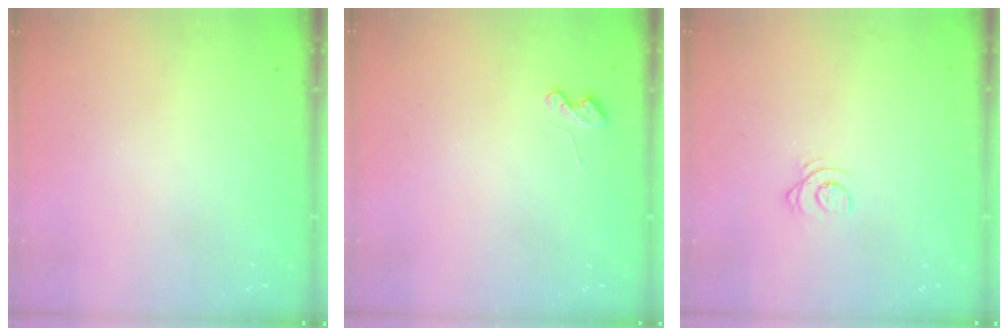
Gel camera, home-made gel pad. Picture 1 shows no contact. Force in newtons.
{"total": 3.6, "press": 3.6, "slide": 0.4}
{"total": 2.5, "press": 2.5, "slide": 0.3}